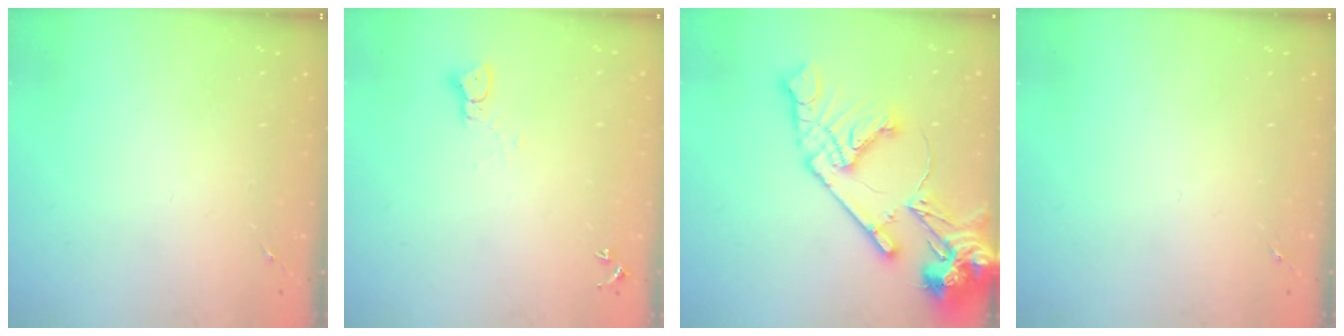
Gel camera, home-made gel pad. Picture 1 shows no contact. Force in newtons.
{"total": 2.1, "press": 2.1, "slide": 0.2}
{"total": 20.6, "press": 20.5, "slide": 2.7}
{"total": 0.0}